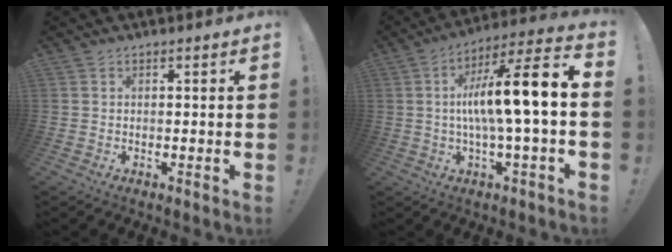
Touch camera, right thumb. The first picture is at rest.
{"total": 14.7, "force": [0.2, 0.9, 14.7], "torque": [-0.247, -0.002, -0.012]}